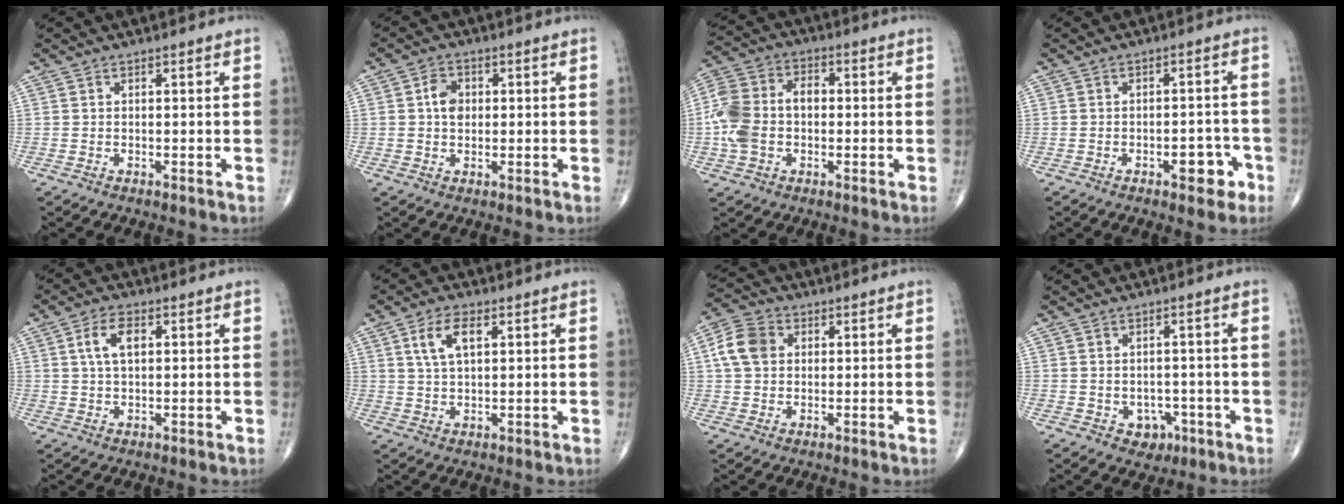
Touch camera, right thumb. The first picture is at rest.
{"total": 4.0, "force": [0.5, 3.0, 2.6], "torque": [-0.037, 0.002, 0.004]}
{"total": 12.0, "force": [-0.9, 8.5, 8.4], "torque": [-0.170, 0.039, -0.025]}
{"total": 5.3, "force": [-2.6, 2.6, 3.9], "torque": [-0.028, 0.025, -0.029]}
{"total": 5.4, "force": [1.4, 2.9, 4.4], "torque": [-0.081, 0.005, 0.025]}
{"total": 6.3, "force": [2.3, 3.1, 5.0], "torque": [-0.089, -0.004, 0.046]}
{"total": 7.7, "force": [1.6, 6.0, 4.6], "torque": [-0.081, 0.010, 0.023]}
{"total": 4.3, "force": [-1.6, 3.5, 2.0], "torque": [0.000, 0.010, -0.014]}